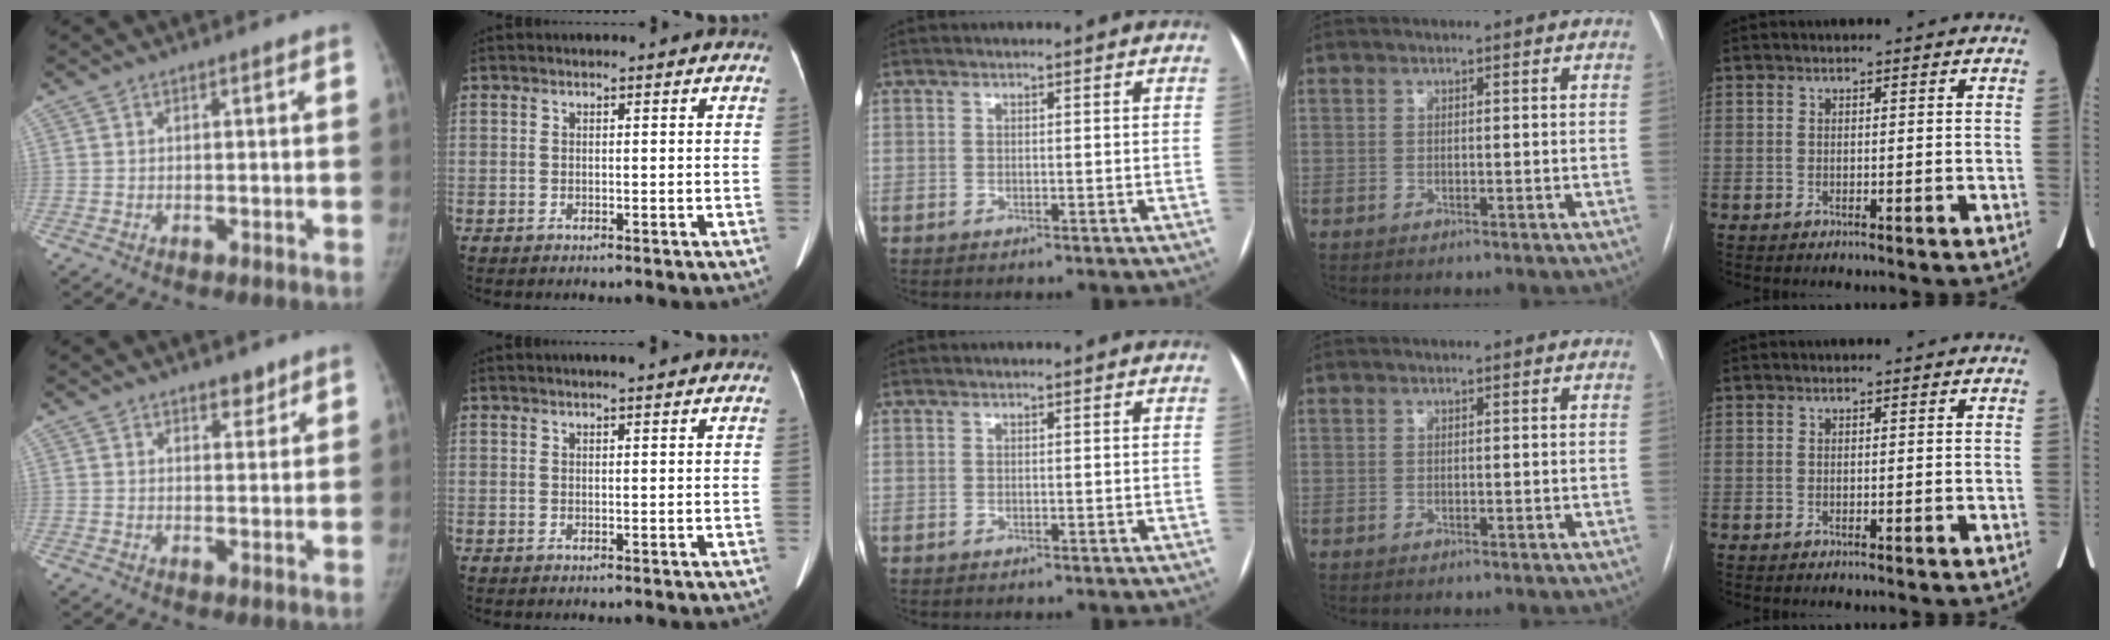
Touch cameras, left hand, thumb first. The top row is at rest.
{"thumb": {"total": 3.1, "force": [2.3, 1.5, 1.3], "torque": [-0.001, -0.015, 0.034]}, "index": {"total": 1.9, "force": [1.5, 0.0, 1.1], "torque": [-0.009, 0.013, 0.012]}}